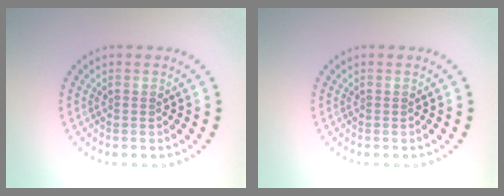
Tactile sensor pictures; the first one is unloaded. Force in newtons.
{"total": 0.0}